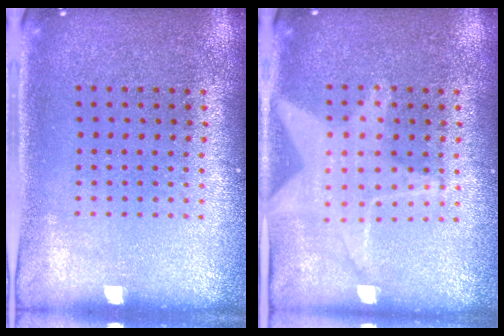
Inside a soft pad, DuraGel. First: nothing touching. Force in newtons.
{"total": 1.4, "press": 1.3, "slide": 0.3}